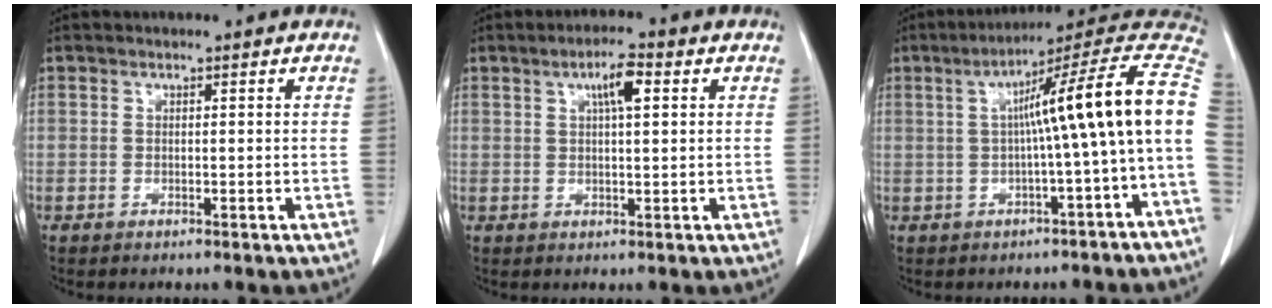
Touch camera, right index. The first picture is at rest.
{"total": 4.5, "force": [1.7, 0.8, 4.1], "torque": [-0.074, 0.006, 0.030]}
{"total": 15.4, "force": [-0.2, -0.9, 15.4], "torque": [-0.207, 0.043, -0.010]}